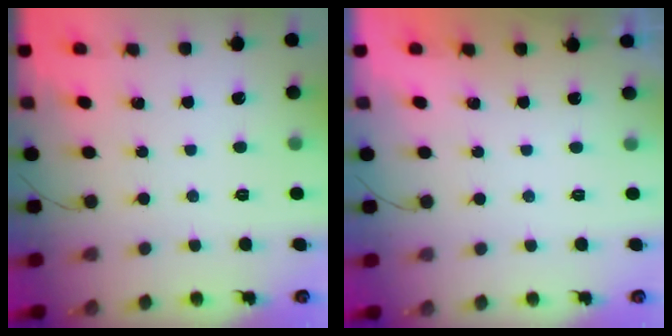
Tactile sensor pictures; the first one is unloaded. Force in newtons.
{"total": 1.8, "press": 0.1, "slide": 1.8}